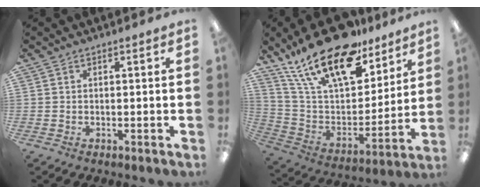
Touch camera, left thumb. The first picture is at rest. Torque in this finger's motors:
{"motor_torque": [2.06, 2.08, 1.40, -1.37, 0.46]}